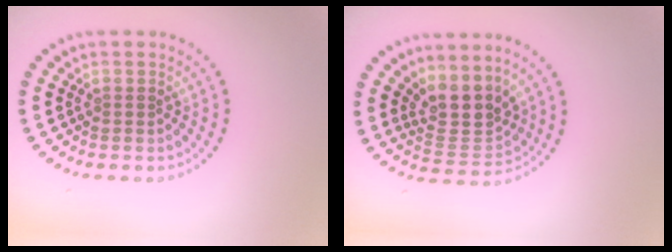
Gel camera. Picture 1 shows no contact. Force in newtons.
{"total": 4.0, "press": 3.3, "slide": 2.3}